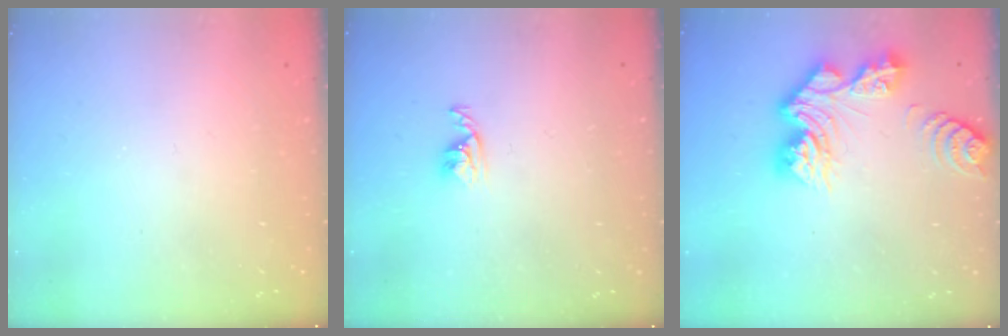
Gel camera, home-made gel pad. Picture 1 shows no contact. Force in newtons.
{"total": 3.5, "press": 3.4, "slide": 0.5}
{"total": 13.3, "press": 13.3, "slide": 1.2}